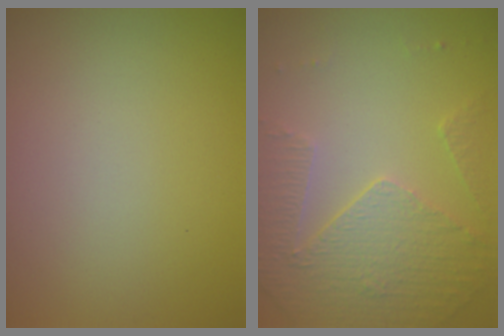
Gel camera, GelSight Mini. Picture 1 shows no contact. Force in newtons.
{"total": 5.0, "press": 3.6, "slide": 3.5}